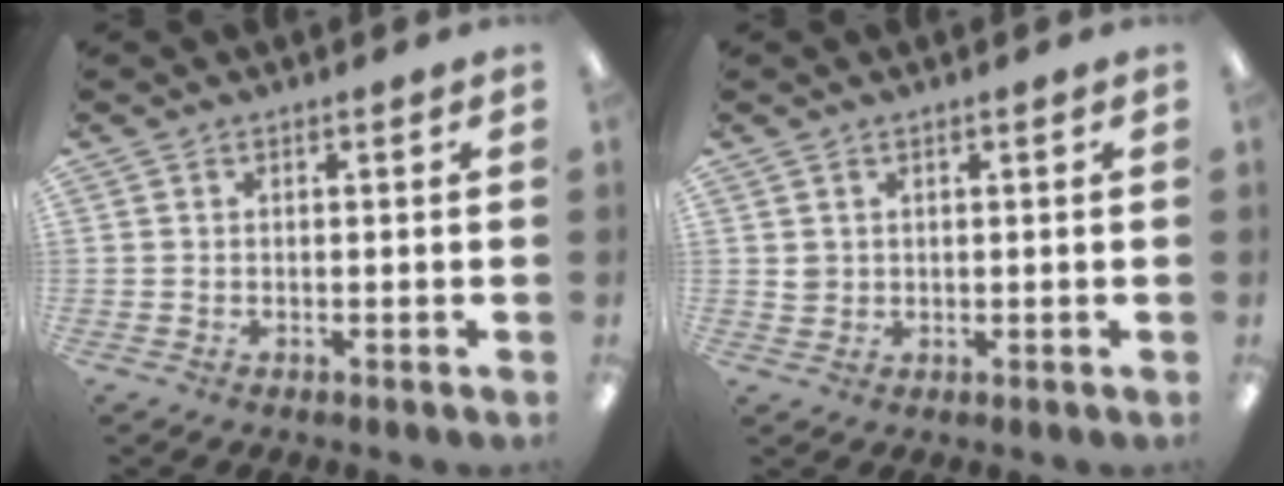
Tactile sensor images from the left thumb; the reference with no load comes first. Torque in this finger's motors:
{"motor_torque": [0.14, 0.37, 0.05, -0.52, -0.01]}